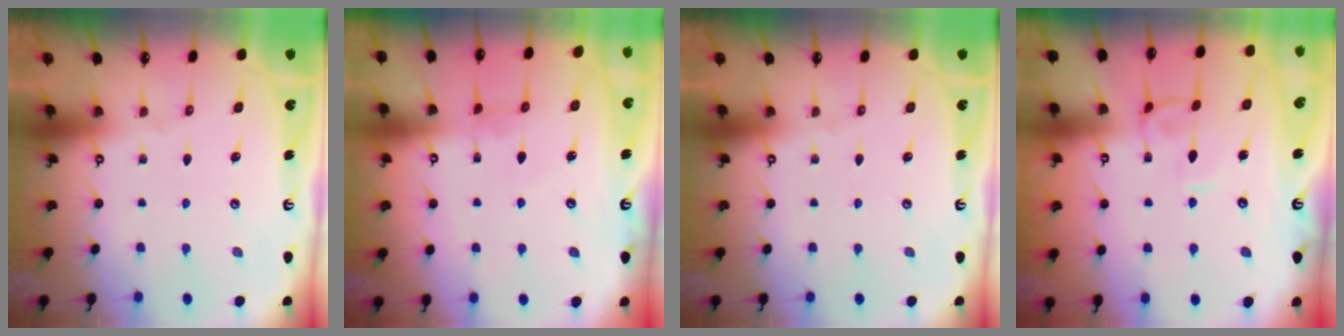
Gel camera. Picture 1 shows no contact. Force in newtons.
{"total": 0.6, "press": 0.5, "slide": 0.4}
{"total": 0.0}
{"total": 1.6, "press": 1.5, "slide": 0.6}